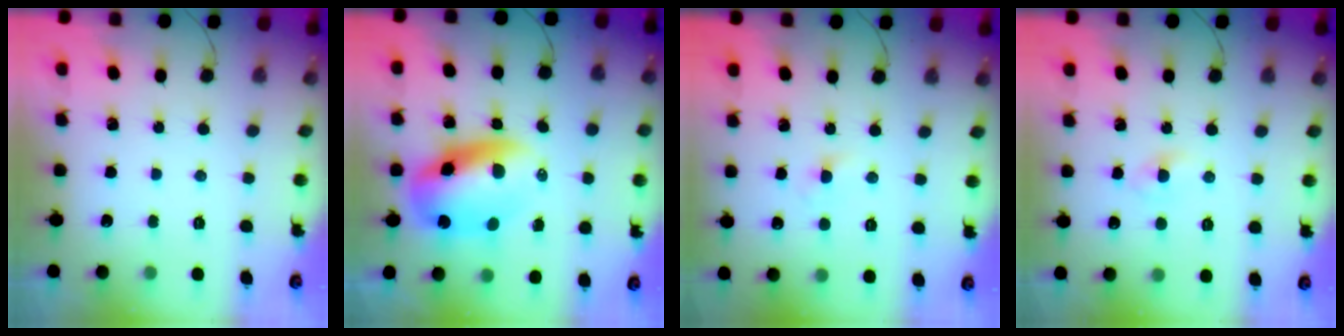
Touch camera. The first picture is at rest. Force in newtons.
{"total": 11.9, "press": 11.5, "slide": 3.0}
{"total": 1.9, "press": 1.7, "slide": 0.8}
{"total": 1.3, "press": 1.0, "slide": 0.8}